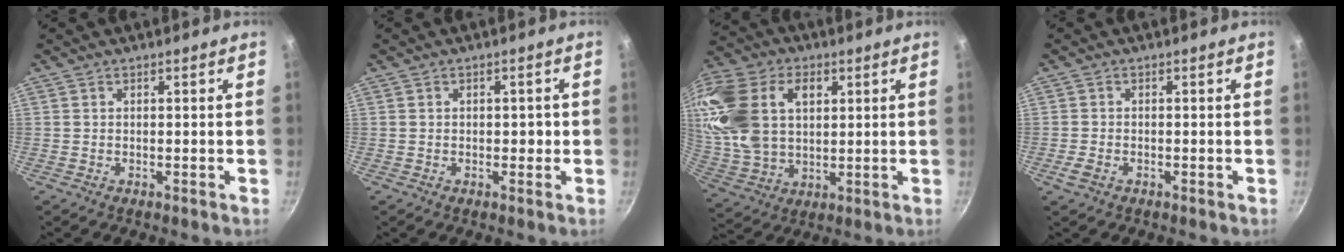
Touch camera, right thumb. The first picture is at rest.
{"total": 1.5, "force": [-0.1, 1.2, 1.0], "torque": [-0.005, 0.006, -0.001]}
{"total": 22.2, "force": [6.2, 15.1, 15.0], "torque": [-0.313, 0.003, 0.119]}
{"total": 2.3, "force": [-1.1, 1.4, 1.4], "torque": [-0.030, 0.005, -0.023]}